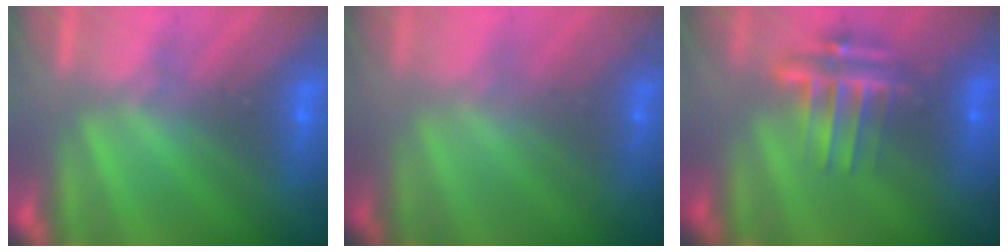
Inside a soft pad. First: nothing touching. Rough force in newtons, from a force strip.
{"total": 1.7}
{"total": 7.4}